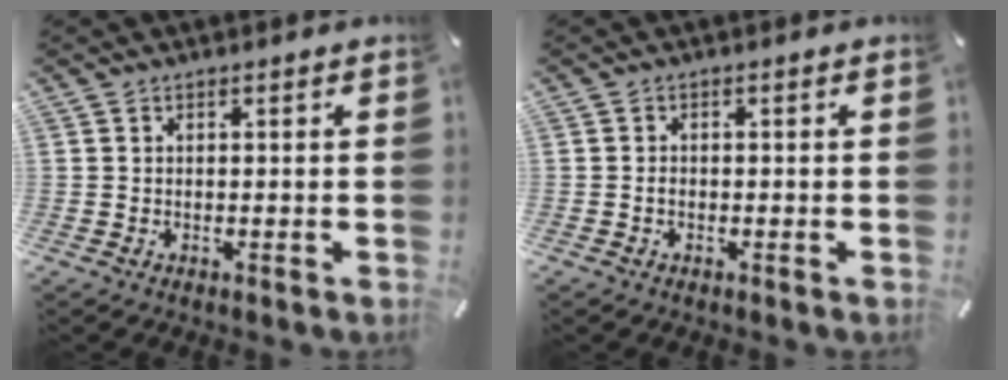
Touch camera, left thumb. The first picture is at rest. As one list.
[{"total": 1.1, "force": [-0.4, 0.7, 0.7], "torque": [-0.015, 0.001, -0.008]}]